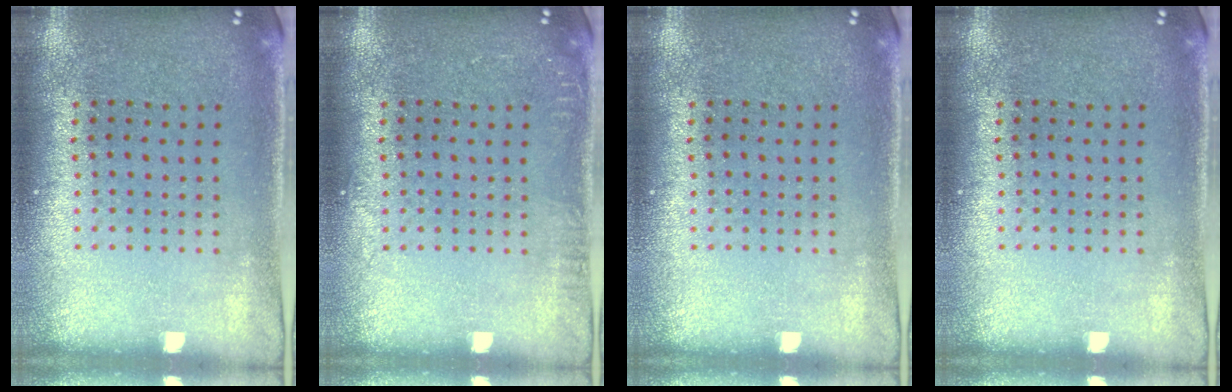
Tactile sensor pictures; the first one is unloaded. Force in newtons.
{"total": 0.8, "press": 0.8, "slide": 0.0}
{"total": 0.0}
{"total": 0.0}